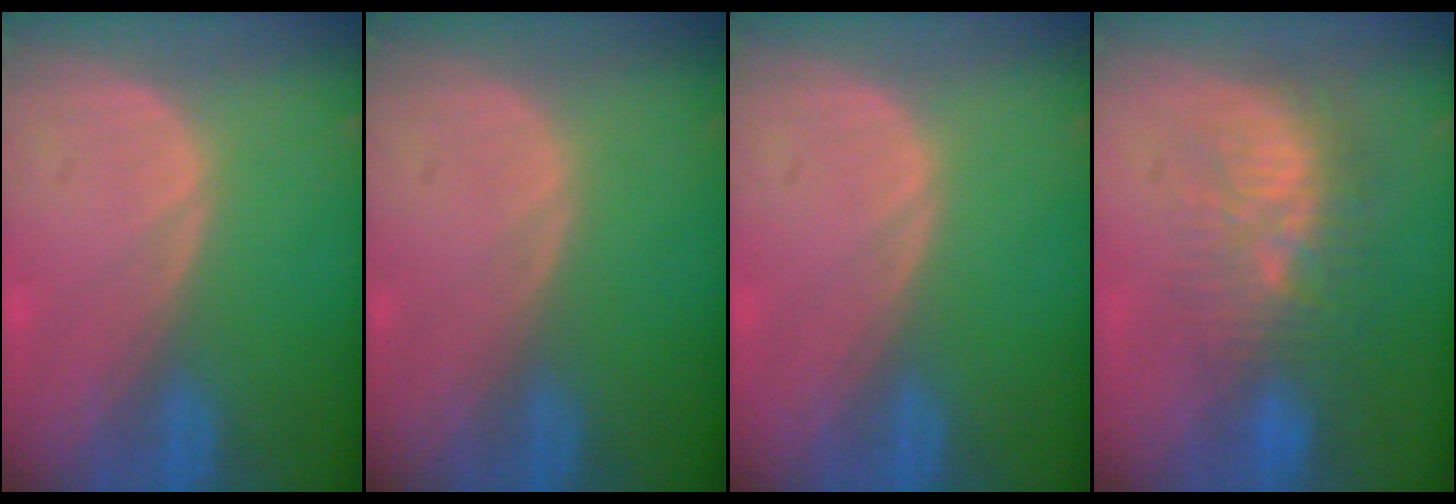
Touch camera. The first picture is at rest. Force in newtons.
{"total": 0.0}
{"total": 0.0}
{"total": 9.6, "press": 8.9, "slide": 3.6}